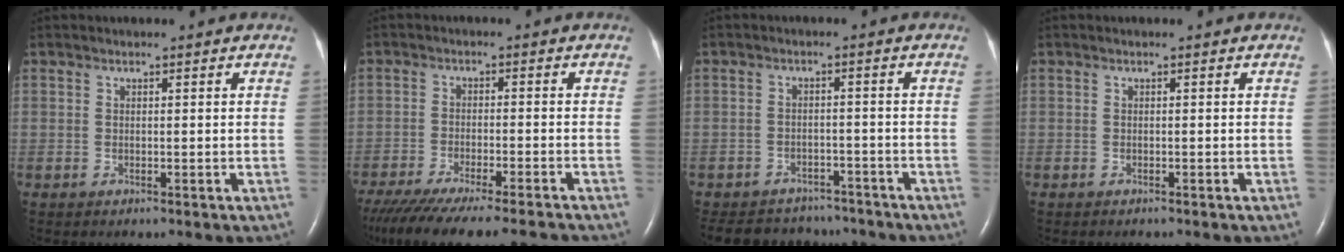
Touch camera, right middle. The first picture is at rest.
{"total": 18.0, "force": [-15.8, 1.3, 8.4], "torque": [-0.135, -0.046, -0.235]}
{"total": 11.8, "force": [-10.5, 4.8, 2.4], "torque": [-0.048, 0.011, -0.134]}
{"total": 0.7, "force": [-0.7, 0.1, 0.2], "torque": [-0.008, -0.002, -0.009]}